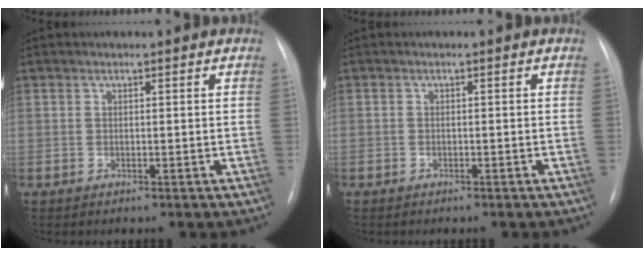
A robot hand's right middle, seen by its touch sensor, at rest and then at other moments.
{"total": 0.8, "force": [-0.6, 0.5, 0.1], "torque": [-0.005, 0.003, -0.008]}